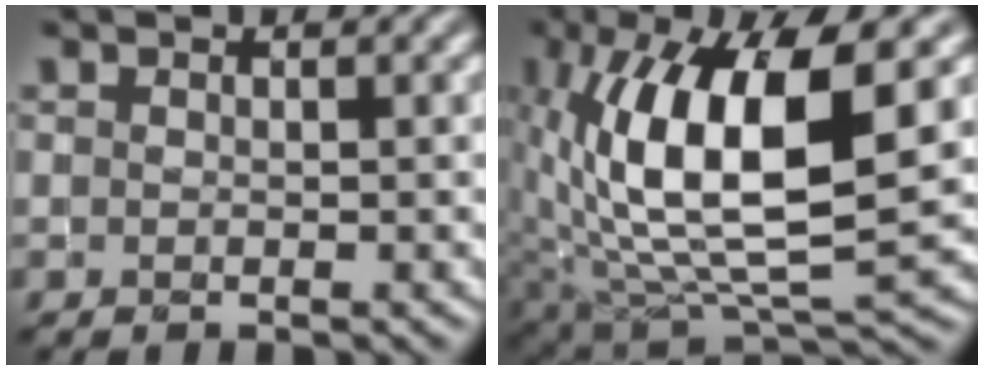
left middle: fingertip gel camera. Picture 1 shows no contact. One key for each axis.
{"total": 12.4, "fx": 2.1, "fy": 5.2, "fz": 11.0, "tx": -0.199, "ty": -0.005, "tz": 0.042}